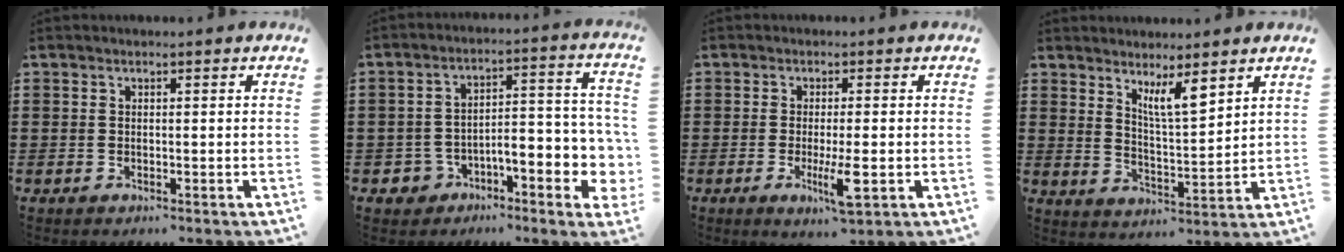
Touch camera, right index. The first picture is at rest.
{"total": 5.2, "force": [-2.3, 3.1, 3.5], "torque": [-0.065, -0.008, -0.046]}
{"total": 5.9, "force": [-1.7, 0.9, 5.6], "torque": [-0.111, -0.020, -0.031]}
{"total": 5.8, "force": [4.2, 0.9, 3.9], "torque": [-0.079, -0.013, 0.071]}